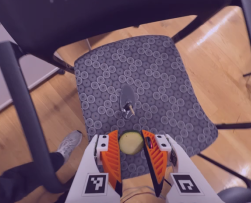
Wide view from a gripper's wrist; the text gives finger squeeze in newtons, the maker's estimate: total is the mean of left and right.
{"total": 9.0, "left": 9.1, "right": 8.9}